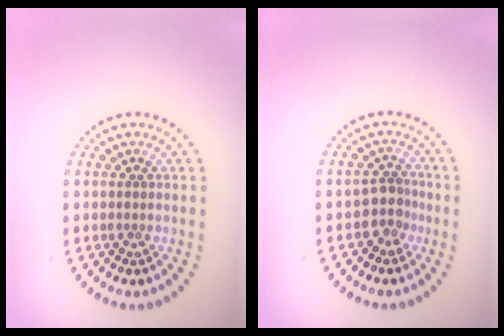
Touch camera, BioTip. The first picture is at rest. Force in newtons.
{"total": 2.2, "press": 1.7, "slide": 1.4}